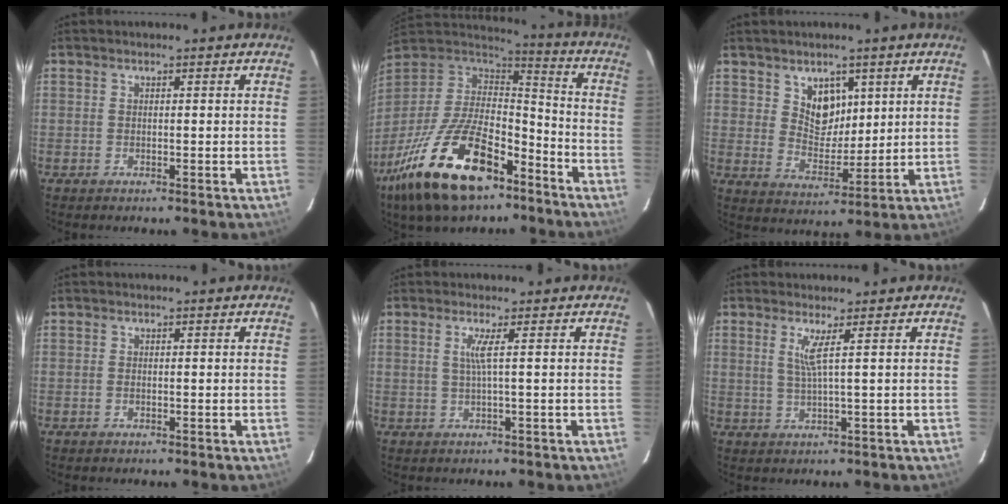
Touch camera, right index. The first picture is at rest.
{"total": 26.8, "force": [-15.8, 12.3, 17.9], "torque": [-0.359, -0.025, -0.263]}
{"total": 6.8, "force": [3.5, 4.9, 3.2], "torque": [-0.045, -0.003, 0.068]}
{"total": 0.5, "force": [-0.2, 0.3, 0.3], "torque": [-0.005, 0.000, -0.004]}
{"total": 2.2, "force": [0.4, -0.9, 2.0], "torque": [-0.029, -0.002, 0.011]}
{"total": 2.9, "force": [1.1, -0.9, 2.5], "torque": [-0.043, -0.009, 0.020]}